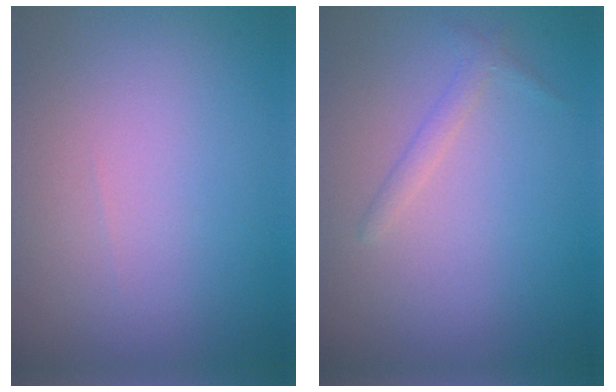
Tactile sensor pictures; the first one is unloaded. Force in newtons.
{"total": 1.1, "press": 1.1, "slide": 0.1}